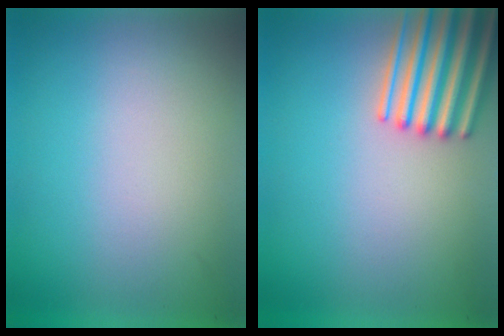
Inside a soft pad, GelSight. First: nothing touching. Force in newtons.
{"total": 4.4}